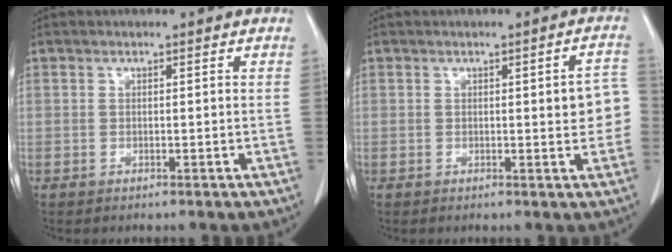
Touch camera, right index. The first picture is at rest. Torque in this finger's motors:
{"motor_torque": [0.40, -0.05, 0.09, 0.03]}